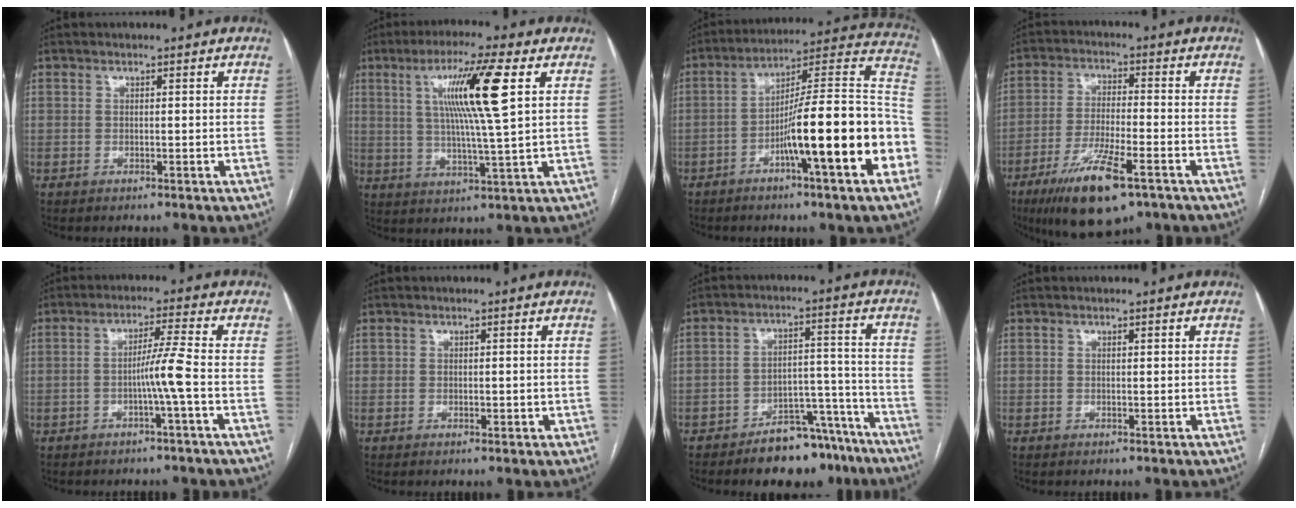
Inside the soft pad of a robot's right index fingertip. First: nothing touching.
{"total": 12.1, "force": [3.8, -0.8, 11.4], "torque": [-0.202, 0.005, 0.068]}
{"total": 20.5, "force": [-6.5, 1.3, 19.3], "torque": [-0.222, 0.025, -0.099]}
{"total": 12.8, "force": [-7.5, 2.6, 10.1], "torque": [-0.189, -0.025, -0.124]}
{"total": 4.8, "force": [-1.5, -1.3, 4.3], "torque": [-0.078, 0.006, -0.026]}
{"total": 1.5, "force": [-0.1, 1.1, 1.0], "torque": [-0.013, 0.005, 0.002]}
{"total": 11.3, "force": [-9.1, 4.8, 4.7], "torque": [-0.035, 0.038, -0.139]}
{"total": 0.0}